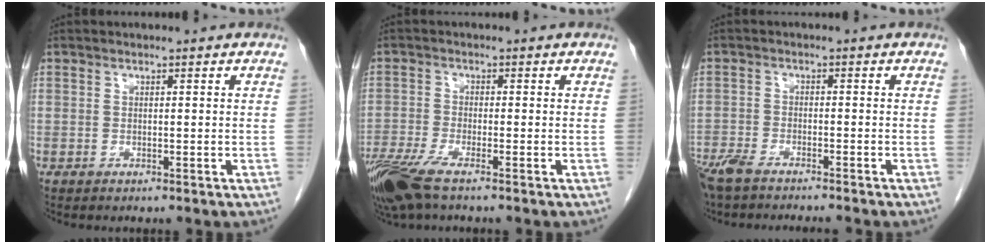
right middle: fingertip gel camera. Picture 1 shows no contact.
{"total": 7.5, "force": [-5.3, 1.2, 5.2], "torque": [-0.107, -0.015, -0.104]}
{"total": 8.9, "force": [-7.7, 1.3, 4.2], "torque": [-0.070, -0.013, -0.126]}